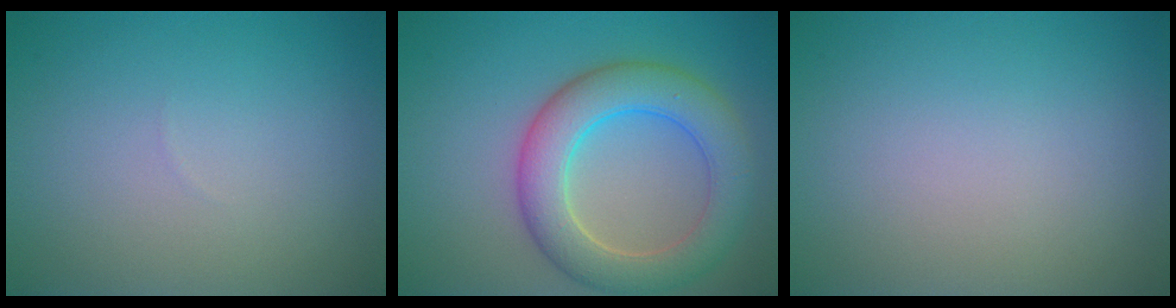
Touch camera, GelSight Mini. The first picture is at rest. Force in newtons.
{"total": 6.6, "press": 6.6, "slide": 0.2}
{"total": 0.0}